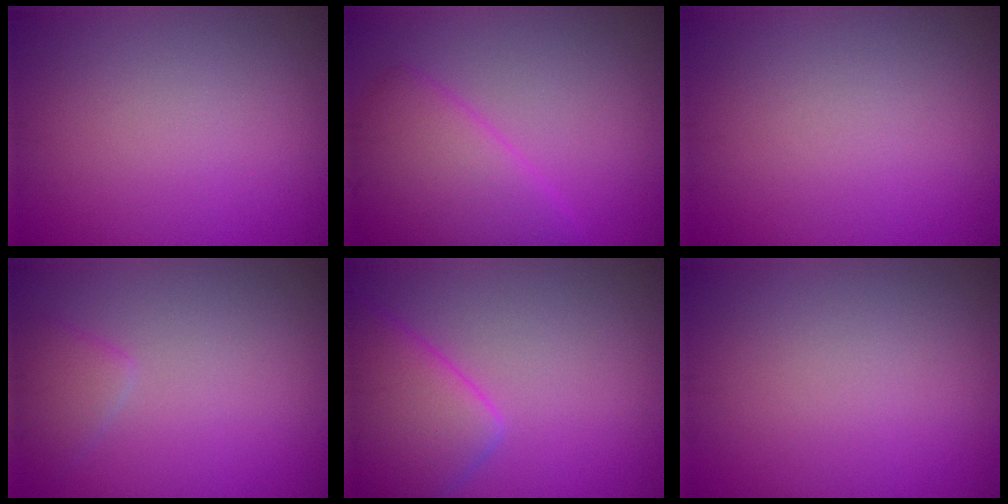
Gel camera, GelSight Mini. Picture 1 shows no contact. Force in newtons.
{"total": 5.1, "press": 5.1, "slide": 0.2}
{"total": 0.0}
{"total": 1.7, "press": 1.7, "slide": 0.2}
{"total": 6.0, "press": 6.0, "slide": 0.3}
{"total": 0.0}